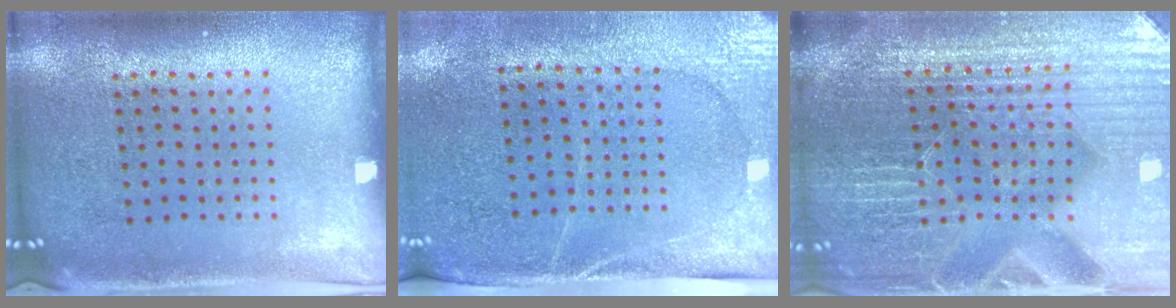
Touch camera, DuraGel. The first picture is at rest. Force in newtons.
{"total": 2.9, "press": 2.5, "slide": 1.4}
{"total": 5.9, "press": 5.4, "slide": 2.4}